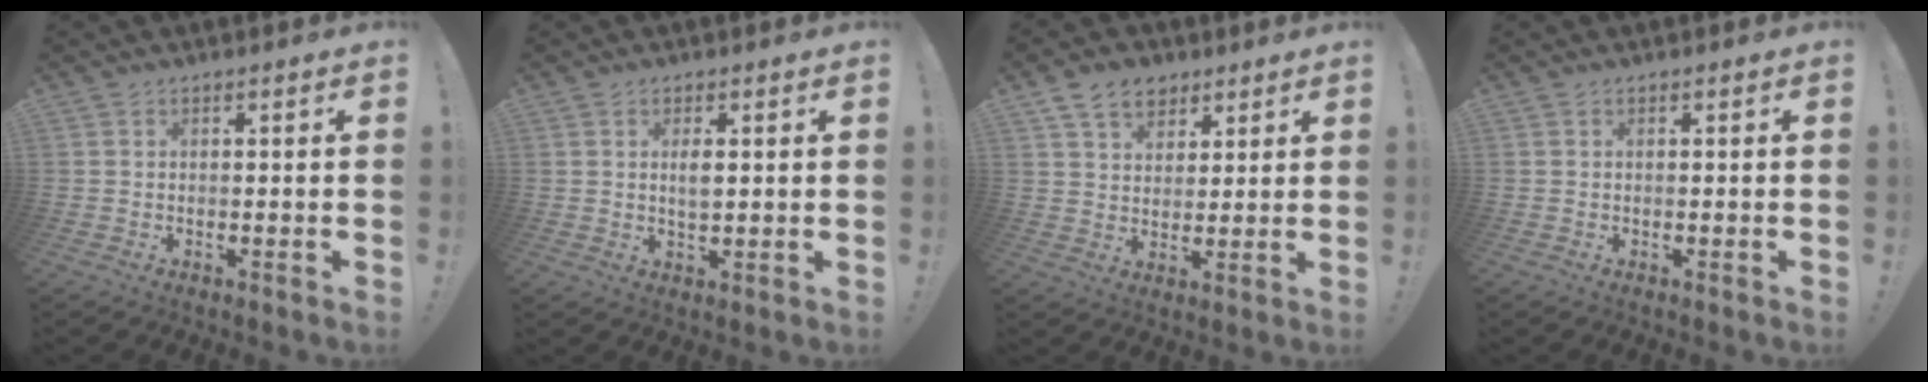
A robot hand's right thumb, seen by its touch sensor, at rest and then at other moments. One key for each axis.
{"total": 3.0, "fx": 0.6, "fy": 1.8, "fz": 2.3, "tx": -0.033, "ty": -0.003, "tz": 0.007}
{"total": 9.7, "fx": 5.7, "fy": 6.9, "fz": 3.8, "tx": -0.060, "ty": -0.023, "tz": 0.112}
{"total": 0.0}